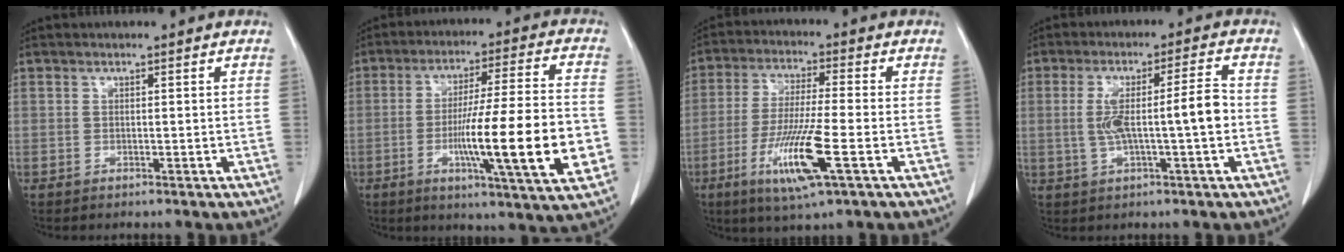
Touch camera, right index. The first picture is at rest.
{"total": 18.3, "force": [-4.2, 0.4, 17.8], "torque": [-0.260, -0.009, -0.065]}
{"total": 11.8, "force": [-4.4, 0.4, 11.0], "torque": [-0.218, -0.025, -0.082]}
{"total": 8.5, "force": [-0.6, 0.5, 8.5], "torque": [-0.152, 0.018, -0.008]}